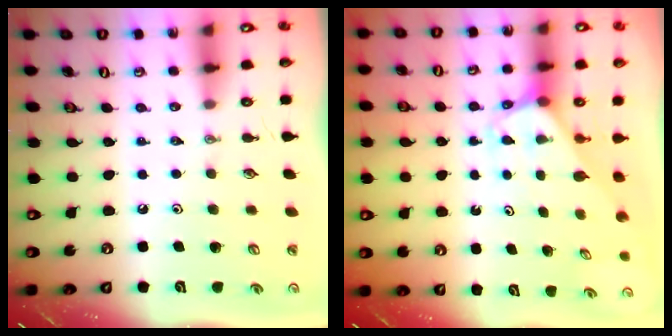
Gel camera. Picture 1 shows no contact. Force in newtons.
{"total": 2.5, "press": 2.5, "slide": 0.1}